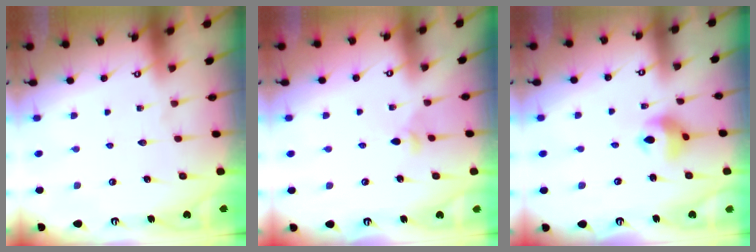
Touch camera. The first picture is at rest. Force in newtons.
{"total": 3.2, "press": 3.1, "slide": 0.7}
{"total": 7.7, "press": 7.7, "slide": 0.5}